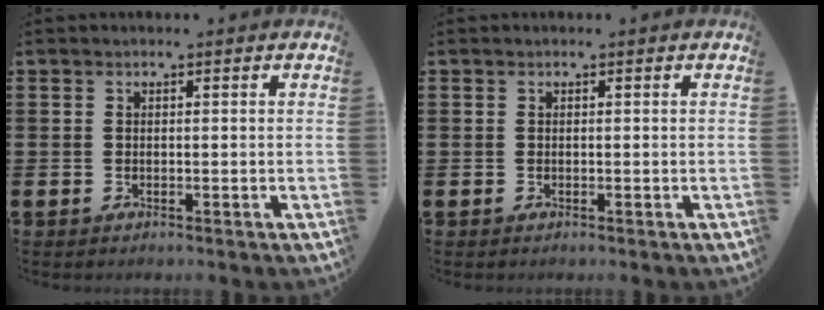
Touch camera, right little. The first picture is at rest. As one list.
[{"total": 0.0}]